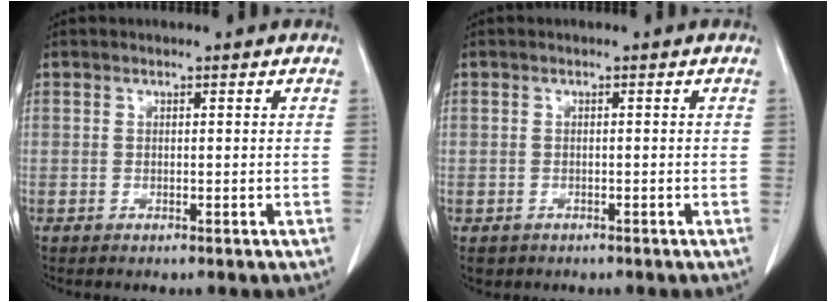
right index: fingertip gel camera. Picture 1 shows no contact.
{"total": 1.6, "force": [-0.9, 1.3, 0.2], "torque": [-0.012, 0.001, -0.010]}